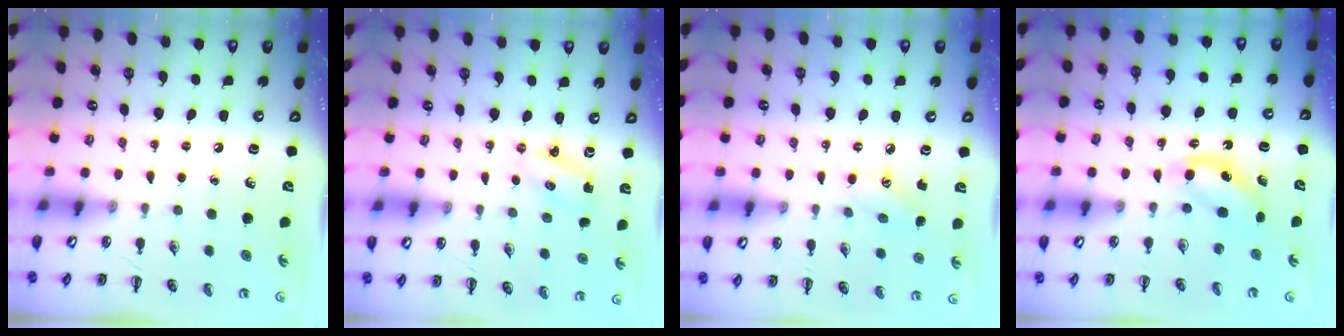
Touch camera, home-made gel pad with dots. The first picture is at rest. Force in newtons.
{"total": 2.2, "press": 2.1, "slide": 0.6}
{"total": 6.2, "press": 5.9, "slide": 1.6}
{"total": 5.6, "press": 5.5, "slide": 0.8}